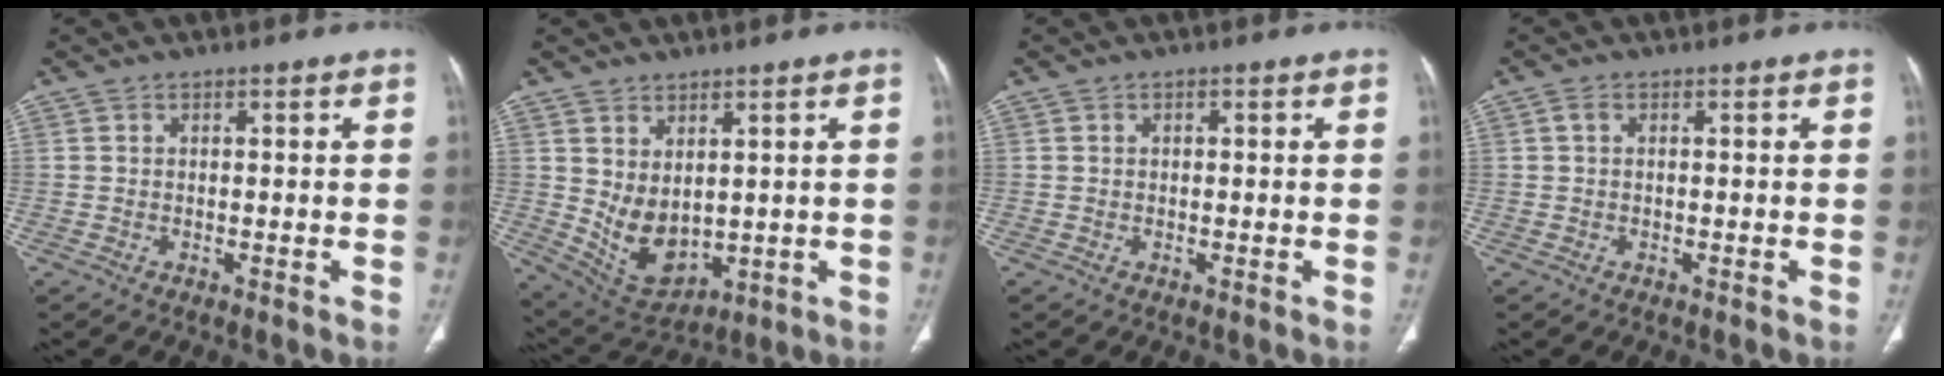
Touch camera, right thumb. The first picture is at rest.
{"total": 8.8, "force": [1.2, 5.7, 6.7], "torque": [-0.098, -0.017, 0.056]}
{"total": 0.6, "force": [0.1, 0.4, 0.3], "torque": [-0.003, 0.001, 0.002]}
{"total": 0.8, "force": [0.2, 0.5, 0.6], "torque": [-0.015, 0.002, 0.002]}